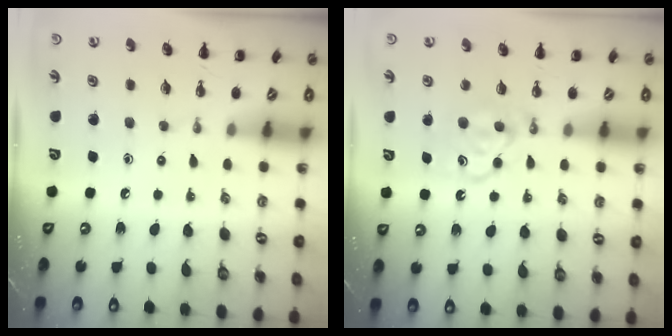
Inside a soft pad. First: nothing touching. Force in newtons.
{"total": 5.9, "press": 5.7, "slide": 1.4}